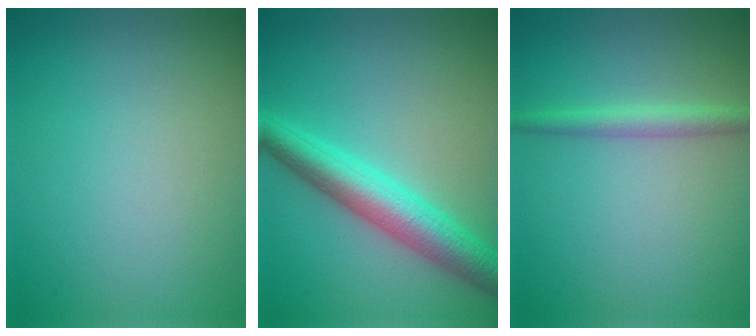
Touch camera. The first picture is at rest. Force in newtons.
{"total": 5.6, "press": 5.6, "slide": 0.0}
{"total": 1.9, "press": 1.9, "slide": 0.0}